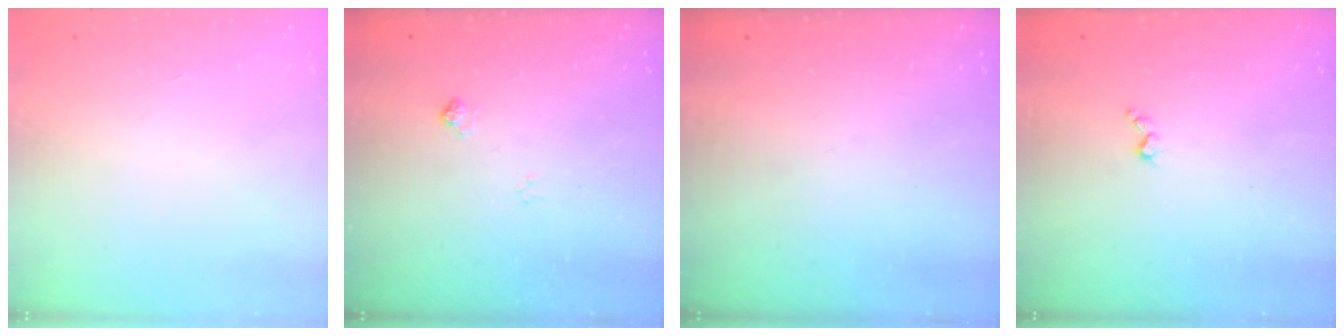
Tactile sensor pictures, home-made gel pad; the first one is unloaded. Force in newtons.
{"total": 4.3, "press": 4.2, "slide": 0.8}
{"total": 0.0}
{"total": 3.0, "press": 2.9, "slide": 0.6}